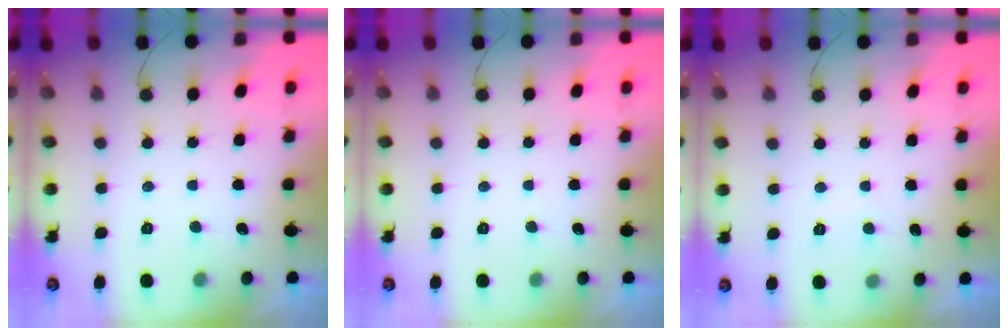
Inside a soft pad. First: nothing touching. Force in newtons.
{"total": 0.0}
{"total": 2.1, "press": 2.1, "slide": 0.2}